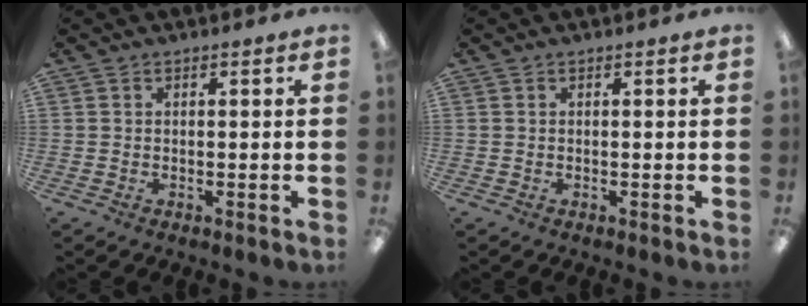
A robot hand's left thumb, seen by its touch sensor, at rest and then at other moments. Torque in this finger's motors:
{"motor_torque": [0.02, 0.00, 0.02, -0.11, 0.00]}